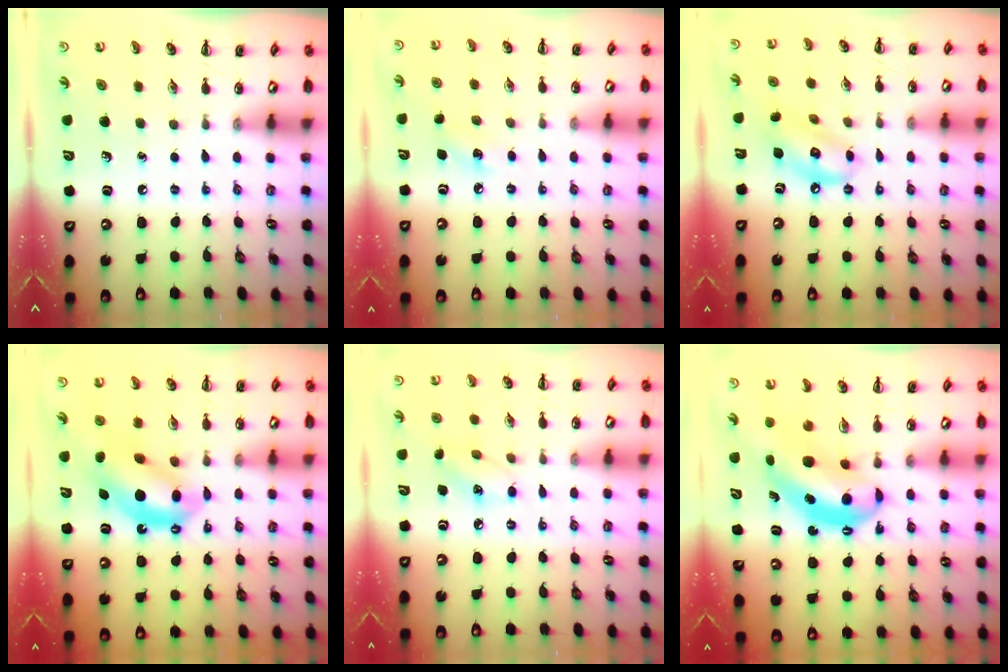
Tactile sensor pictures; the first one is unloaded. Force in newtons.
{"total": 5.7, "press": 5.5, "slide": 1.4}
{"total": 10.2, "press": 10.1, "slide": 1.2}
{"total": 11.0, "press": 10.6, "slide": 2.9}
{"total": 6.0, "press": 5.9, "slide": 1.2}
{"total": 7.2, "press": 7.0, "slide": 1.5}